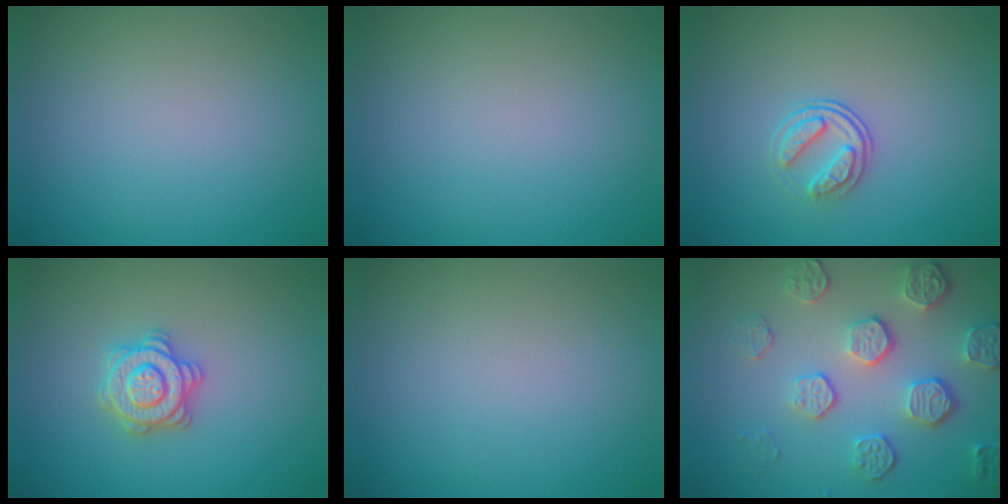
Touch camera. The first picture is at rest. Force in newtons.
{"total": 0.0}
{"total": 2.3, "press": 1.7, "slide": 1.6}
{"total": 3.1, "press": 3.0, "slide": 0.5}
{"total": 0.0}
{"total": 4.7, "press": 3.9, "slide": 2.6}